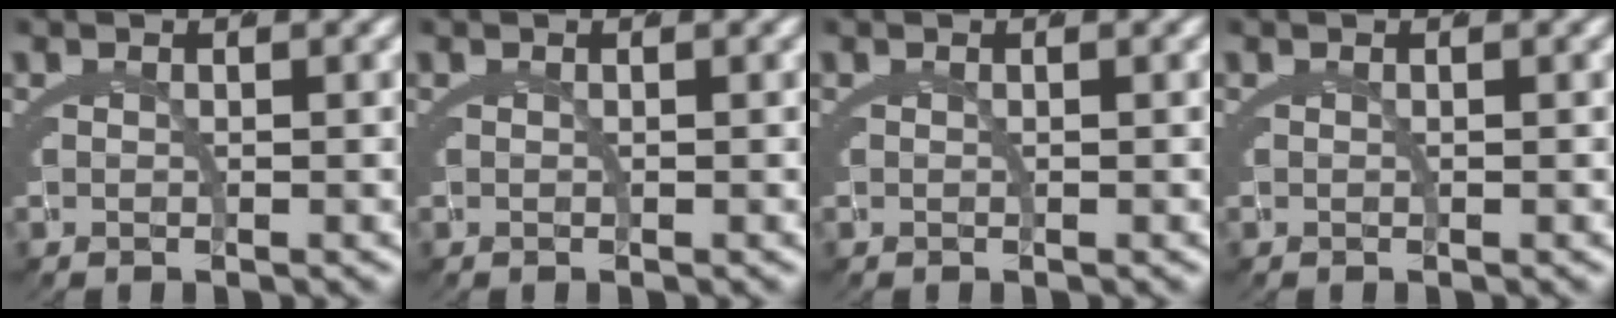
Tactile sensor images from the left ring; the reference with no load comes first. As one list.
[{"total": 0.0}, {"total": 0.0}, {"total": 0.0}]